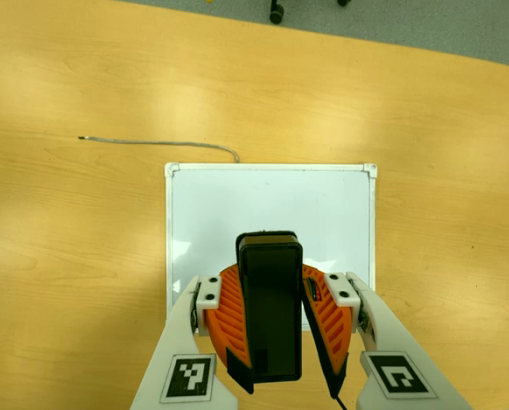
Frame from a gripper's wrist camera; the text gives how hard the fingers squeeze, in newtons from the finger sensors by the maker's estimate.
{"total": 8.8, "left": 9.2, "right": 8.4}